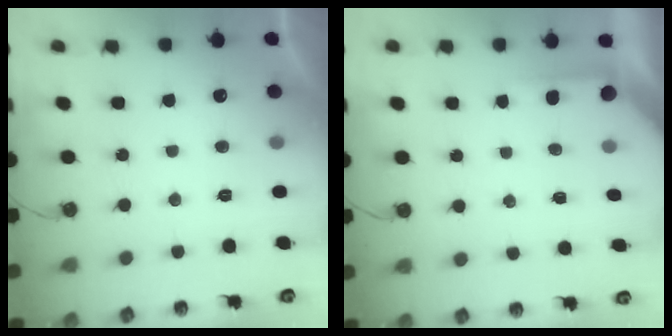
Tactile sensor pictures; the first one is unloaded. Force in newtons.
{"total": 2.2, "press": 2.2, "slide": 0.3}